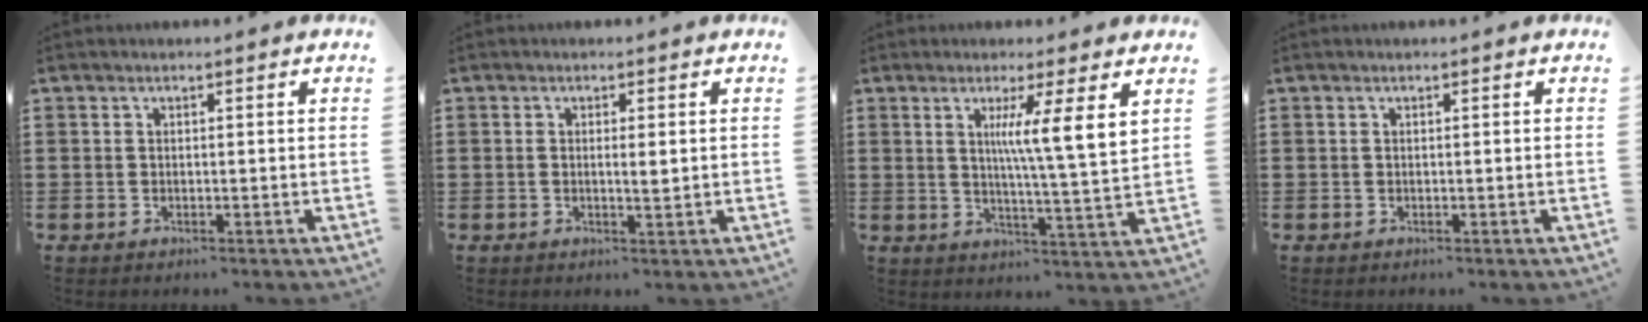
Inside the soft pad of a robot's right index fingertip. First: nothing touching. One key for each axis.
{"total": 1.9, "fx": 0.1, "fy": 0.4, "fz": 1.9, "tx": -0.035, "ty": 0.000, "tz": 0.000}
{"total": 7.3, "fx": 3.0, "fy": -0.5, "fz": 6.7, "tx": -0.121, "ty": -0.020, "tz": 0.042}
{"total": 0.0}